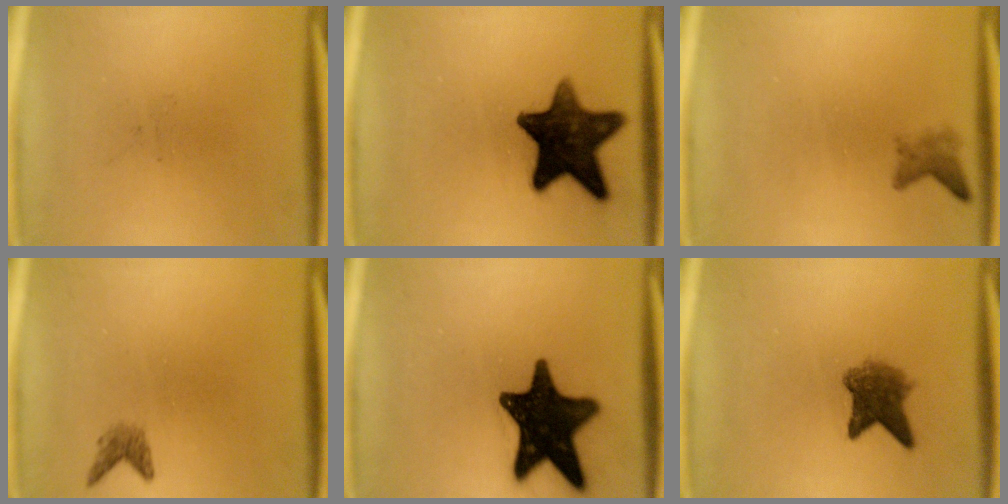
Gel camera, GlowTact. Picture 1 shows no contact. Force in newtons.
{"total": 14.5}
{"total": 1.7}
{"total": 1.5}
{"total": 17.5}
{"total": 5.2}